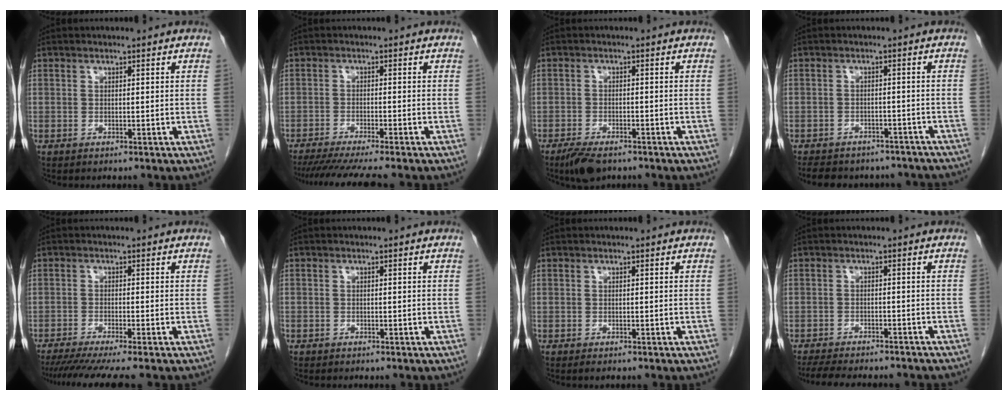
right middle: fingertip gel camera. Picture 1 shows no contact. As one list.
[{"total": 10.2, "force": [-8.8, -0.6, 5.2], "torque": [-0.064, -0.026, -0.134]}, {"total": 4.9, "force": [-3.7, 1.8, 2.7], "torque": [-0.049, -0.007, -0.060]}, {"total": 15.6, "force": [-13.4, 6.0, 5.1], "torque": [-0.106, 0.000, -0.151]}, {"total": 8.6, "force": [-7.2, -0.8, 4.7], "torque": [-0.059, -0.025, -0.113]}, {"total": 0.7, "force": [-0.4, 0.5, 0.0], "torque": [-0.008, 0.004, -0.010]}, {"total": 0.7, "force": [-0.5, 0.2, 0.4], "torque": [-0.008, -0.001, -0.004]}, {"total": 14.1, "force": [-12.5, 2.8, 5.9], "torque": [-0.109, -0.016, -0.162]}]